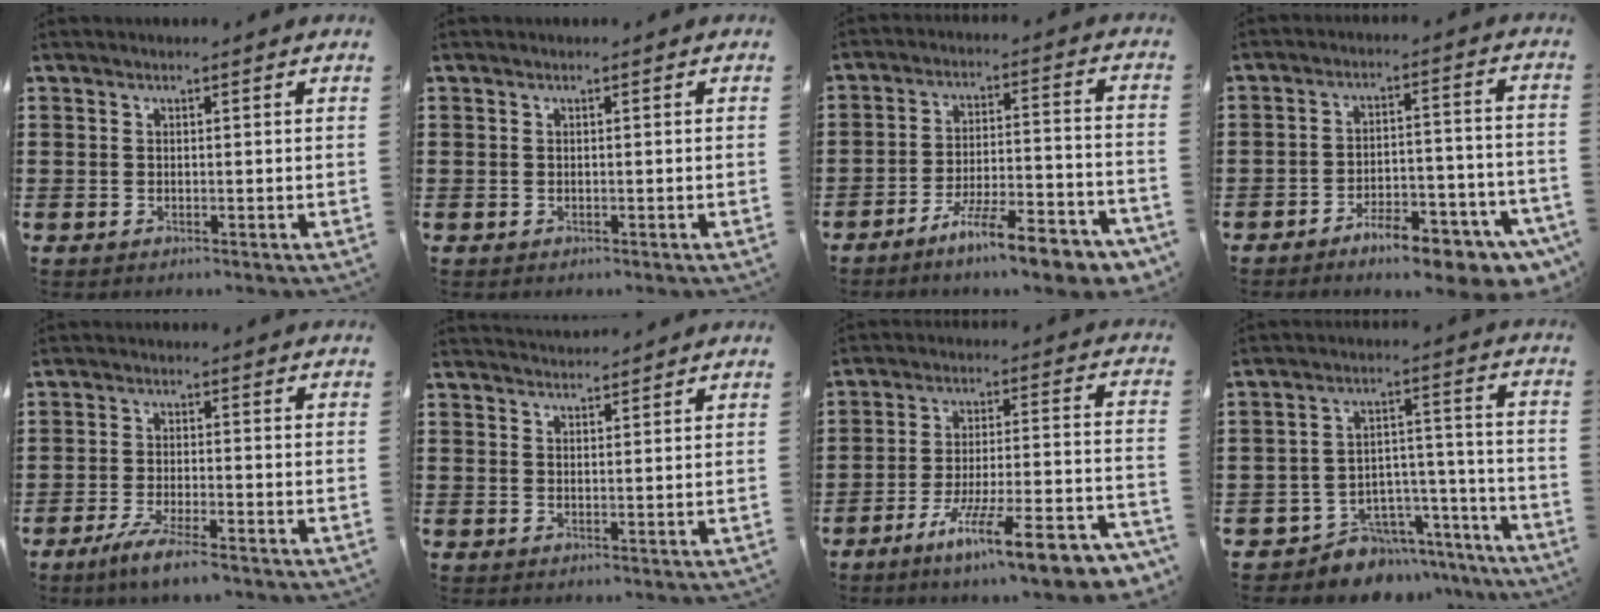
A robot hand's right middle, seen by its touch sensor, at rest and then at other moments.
{"total": 0.0}
{"total": 10.8, "force": [-8.4, 1.4, 6.6], "torque": [-0.107, 0.018, -0.156]}
{"total": 9.1, "force": [-7.4, 2.1, 5.0], "torque": [-0.072, 0.020, -0.133]}
{"total": 4.4, "force": [-3.4, 0.0, 2.8], "torque": [-0.058, -0.010, -0.062]}
{"total": 2.0, "force": [2.0, 0.1, 0.0], "torque": [-0.004, 0.002, 0.039]}
{"total": 12.6, "force": [-9.5, 1.1, 8.2], "torque": [-0.129, 0.019, -0.172]}
{"total": 6.9, "force": [-6.4, 2.6, 0.6], "torque": [-0.010, 0.024, -0.121]}